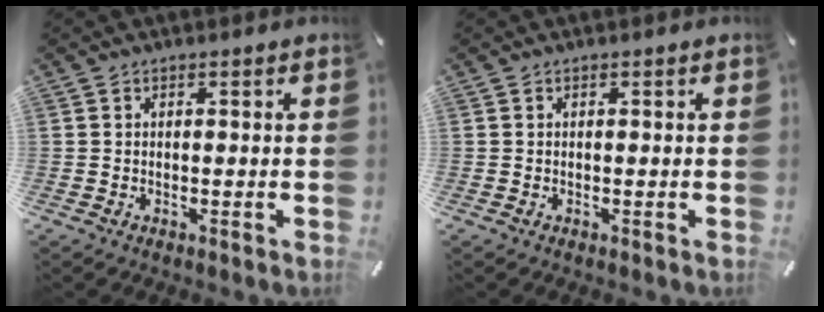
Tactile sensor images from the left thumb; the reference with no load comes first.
{"total": 0.0}